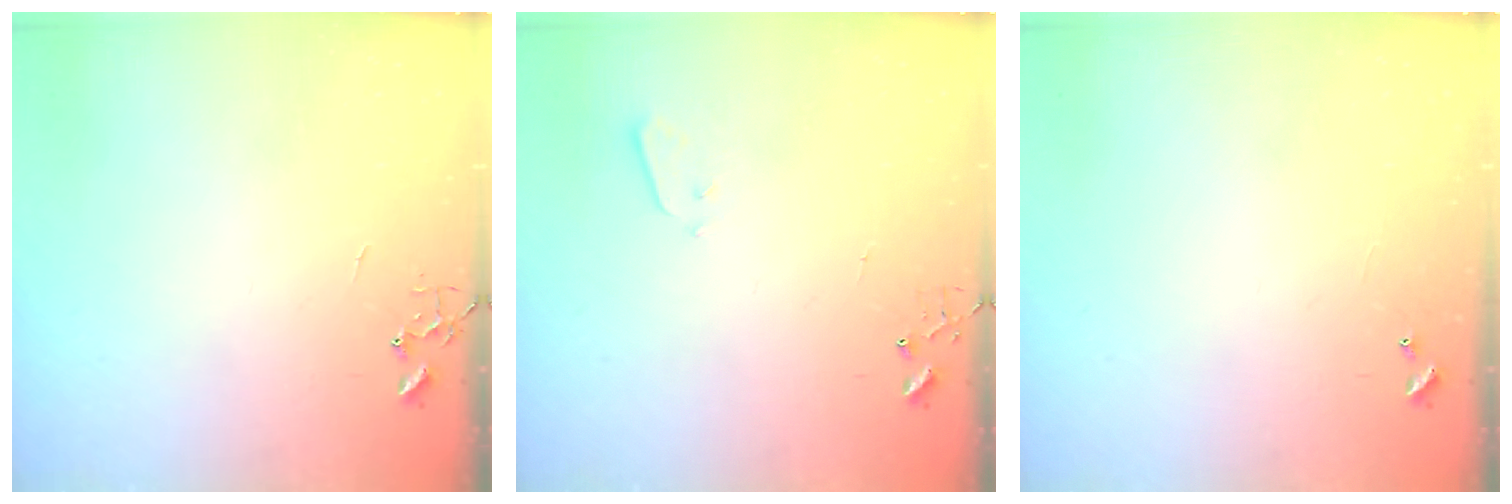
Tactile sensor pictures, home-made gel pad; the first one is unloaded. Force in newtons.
{"total": 2.1, "press": 2.1, "slide": 0.3}
{"total": 5.0, "press": 5.0, "slide": 0.6}